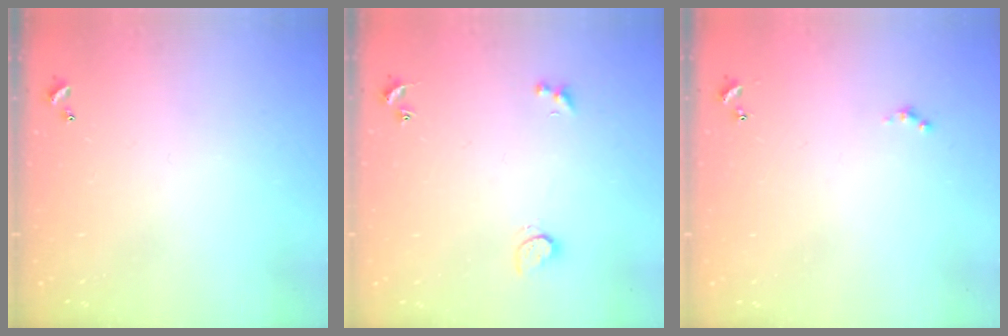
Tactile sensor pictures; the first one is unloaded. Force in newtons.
{"total": 2.0, "press": 1.9, "slide": 0.5}
{"total": 0.0}